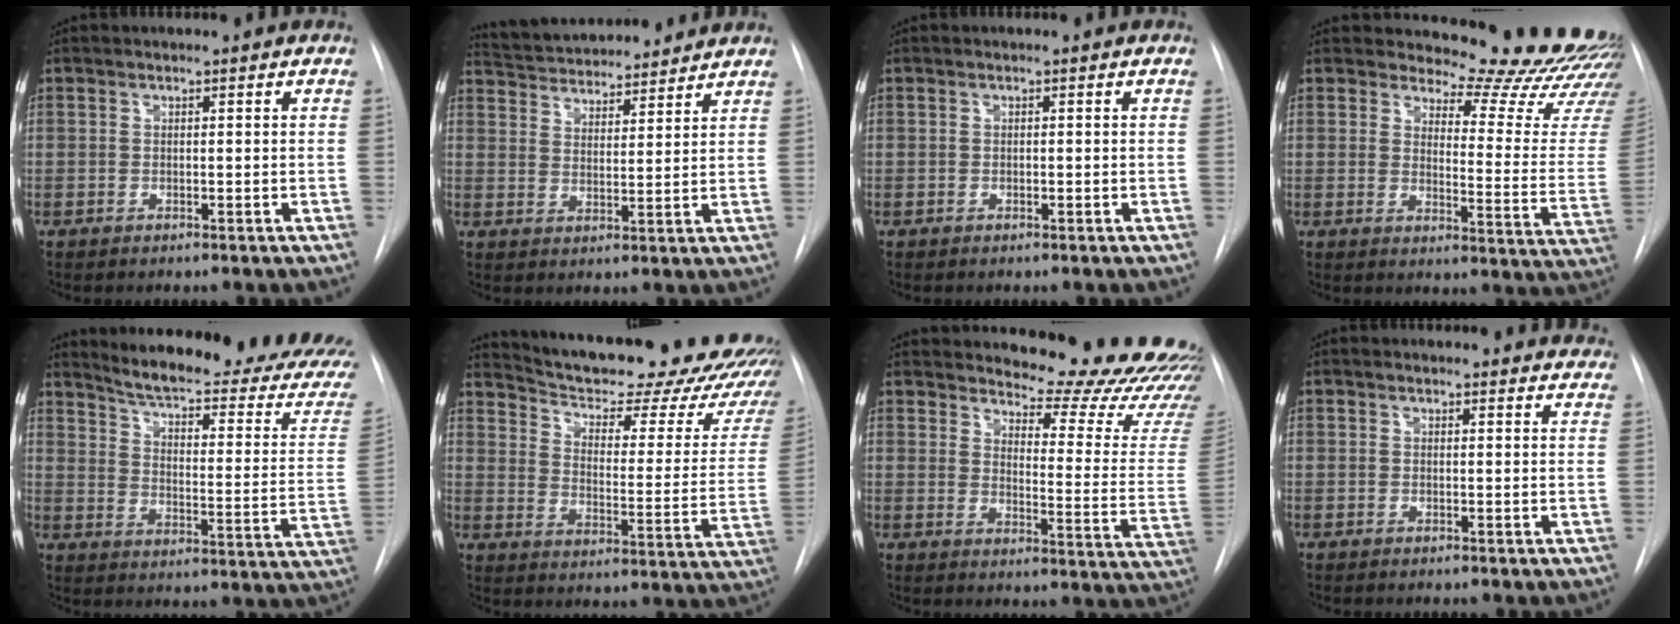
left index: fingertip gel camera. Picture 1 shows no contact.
{"total": 15.8, "force": [14.8, 3.2, 4.6], "torque": [-0.076, 0.028, 0.222]}
{"total": 0.0}
{"total": 22.1, "force": [21.2, 3.3, 5.3], "torque": [-0.049, -0.155, 0.226]}
{"total": 24.0, "force": [22.6, 0.8, 8.2], "torque": [-0.119, -0.110, 0.281]}
{"total": 26.2, "force": [23.5, 4.4, 10.9], "torque": [-0.159, -0.074, 0.293]}
{"total": 24.3, "force": [22.9, 3.2, 7.3], "torque": [-0.093, -0.142, 0.259]}
{"total": 12.9, "force": [12.3, 3.0, 2.4], "torque": [-0.001, -0.009, 0.118]}